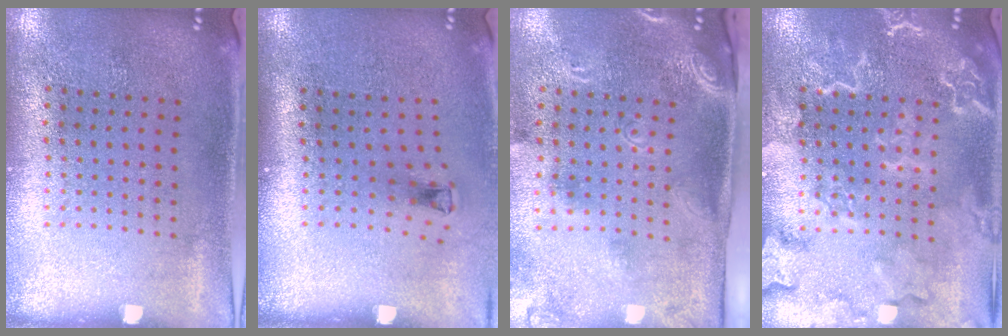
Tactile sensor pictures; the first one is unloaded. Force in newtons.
{"total": 0.7, "press": 0.4, "slide": 0.6}
{"total": 2.6, "press": 1.7, "slide": 2.0}
{"total": 4.6, "press": 4.5, "slide": 0.5}